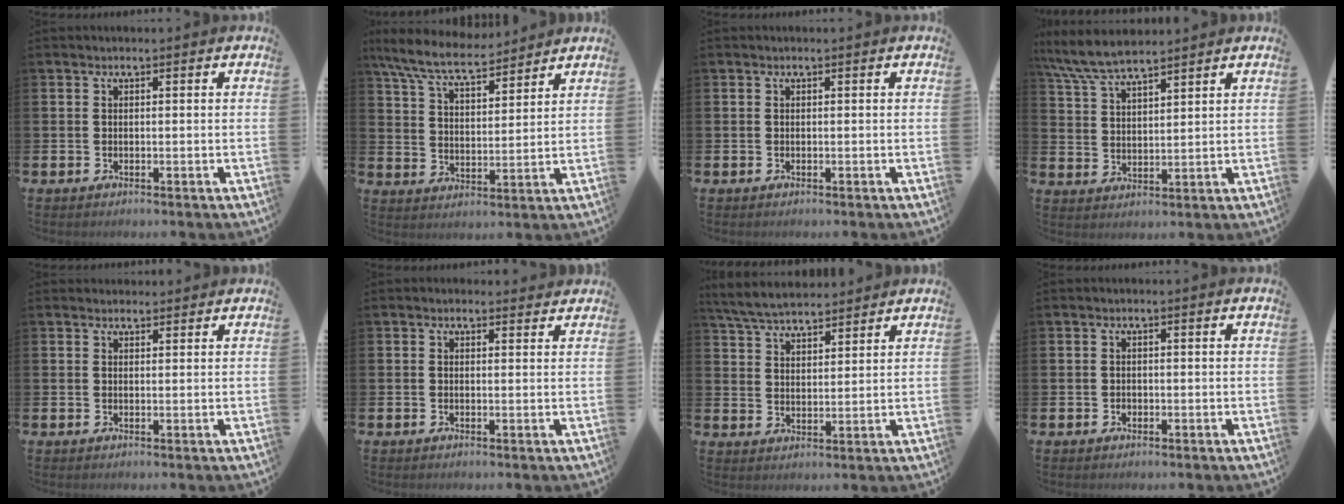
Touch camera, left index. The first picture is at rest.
{"total": 8.3, "force": [7.6, 1.3, 3.0], "torque": [-0.083, -0.038, 0.138]}
{"total": 0.0}
{"total": 7.1, "force": [6.6, 1.0, 2.3], "torque": [-0.066, -0.024, 0.121]}
{"total": 1.4, "force": [1.3, 0.5, 0.0], "torque": [0.012, -0.002, 0.022]}
{"total": 0.7, "force": [0.6, 0.3, 0.3], "torque": [0.010, -0.002, 0.006]}
{"total": 5.6, "force": [5.4, 1.0, 1.1], "torque": [-0.039, -0.022, 0.098]}
{"total": 0.7, "force": [-0.2, 0.6, 0.1], "torque": [0.003, 0.002, -0.008]}